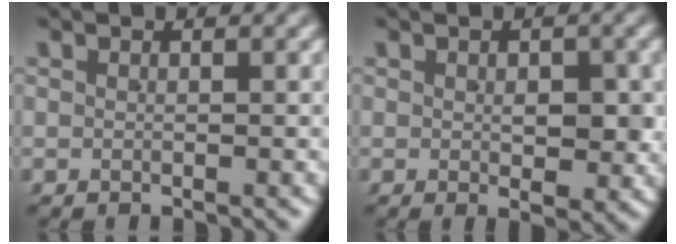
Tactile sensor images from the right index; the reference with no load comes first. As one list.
[{"total": 3.3, "force": [-0.1, 1.9, 2.7], "torque": [-0.032, -0.014, 0.006]}]